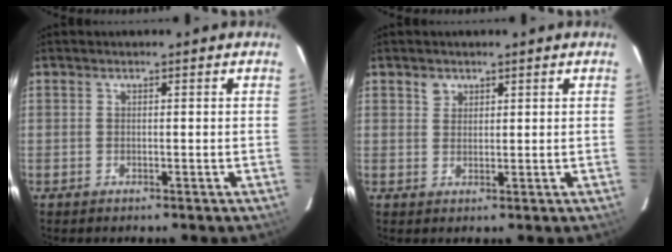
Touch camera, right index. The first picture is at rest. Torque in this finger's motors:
{"motor_torque": [0.00, 0.00, 0.00, 0.02]}